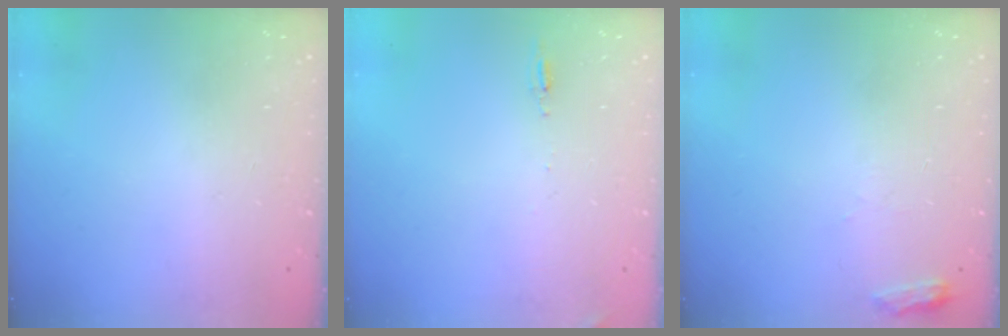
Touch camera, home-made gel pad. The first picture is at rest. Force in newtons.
{"total": 5.0, "press": 4.7, "slide": 1.7}
{"total": 4.2, "press": 4.2, "slide": 0.5}